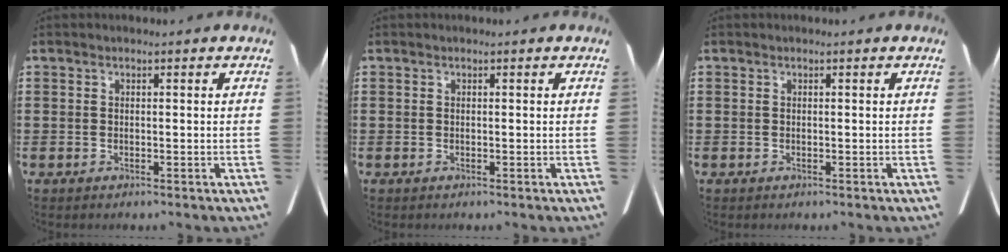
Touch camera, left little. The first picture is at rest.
{"total": 0.0}
{"total": 0.0}